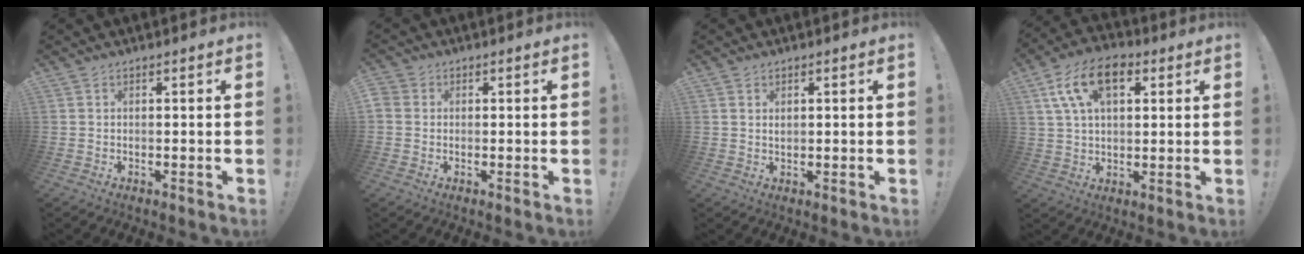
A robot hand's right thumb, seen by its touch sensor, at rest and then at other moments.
{"total": 2.9, "force": [0.2, 2.6, 1.2], "torque": [-0.028, 0.011, 0.008]}
{"total": 1.3, "force": [0.9, 0.8, 0.2], "torque": [0.011, -0.005, 0.014]}
{"total": 14.8, "force": [6.1, 8.7, 10.3], "torque": [-0.185, -0.003, 0.113]}